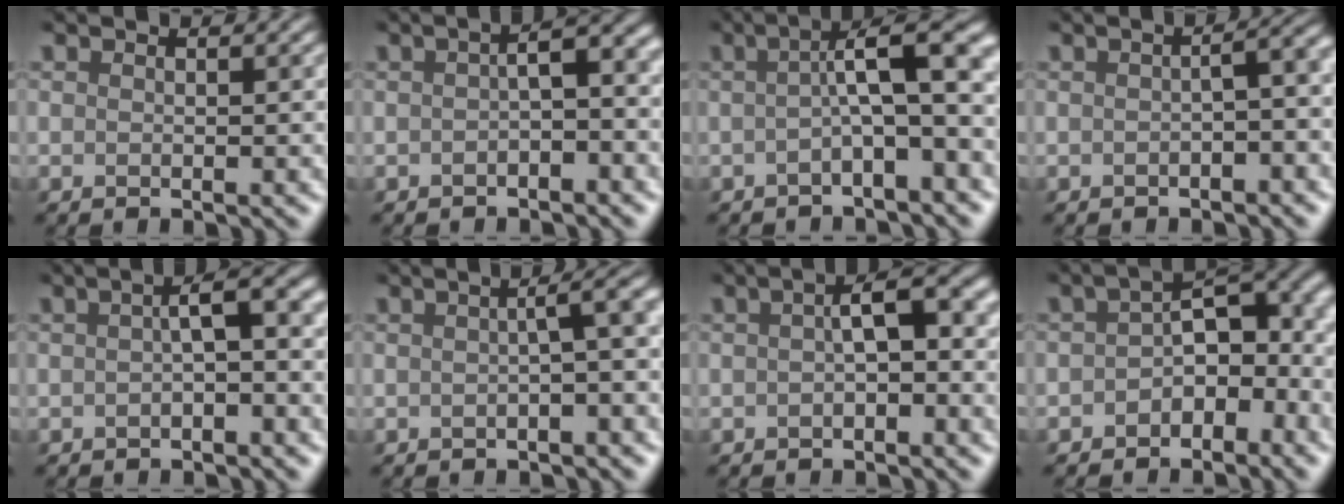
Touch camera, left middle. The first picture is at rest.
{"total": 3.7, "force": [-1.0, 1.2, 3.4], "torque": [-0.048, 0.012, -0.022]}
{"total": 6.3, "force": [-0.6, 1.1, 6.1], "torque": [-0.080, 0.028, -0.021]}
{"total": 4.1, "force": [-1.6, 1.4, 3.5], "torque": [-0.032, 0.008, -0.024]}
{"total": 3.5, "force": [-0.4, 0.8, 3.4], "torque": [-0.052, 0.016, -0.012]}
{"total": 4.0, "force": [-0.7, 1.0, 3.8], "torque": [-0.035, 0.015, -0.015]}
{"total": 3.5, "force": [-0.3, 1.0, 3.4], "torque": [-0.053, 0.016, -0.011]}
{"total": 8.1, "force": [-2.2, 4.8, 6.1], "torque": [-0.075, 0.004, -0.040]}